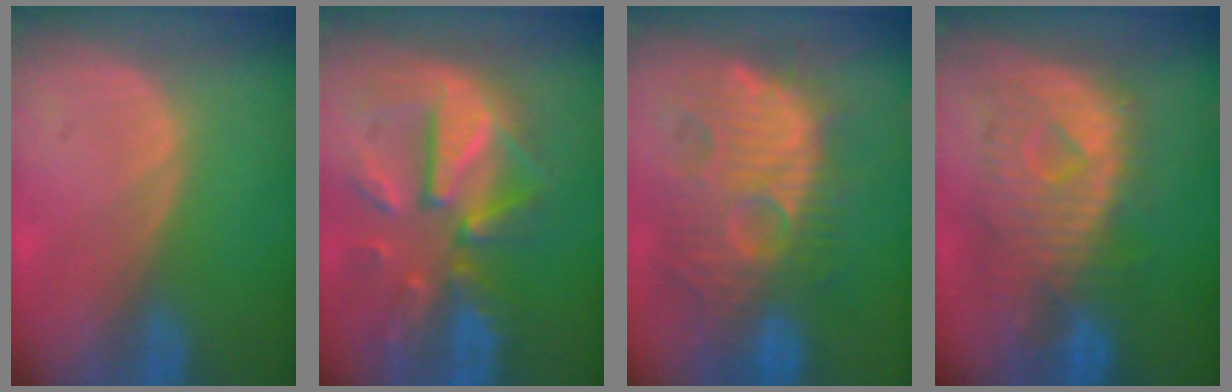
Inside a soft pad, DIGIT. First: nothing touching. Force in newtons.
{"total": 12.1, "press": 10.6, "slide": 5.9}
{"total": 13.4, "press": 12.4, "slide": 5.0}
{"total": 10.6, "press": 9.5, "slide": 4.7}